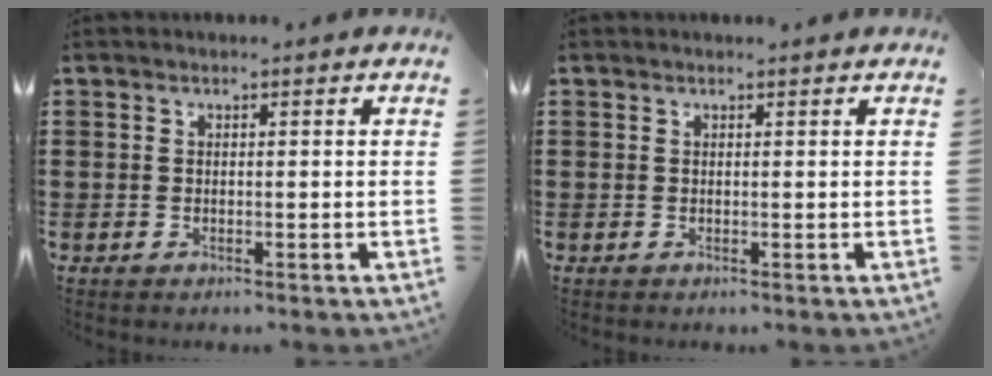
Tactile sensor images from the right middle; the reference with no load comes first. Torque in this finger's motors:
{"motor_torque": [0.03, -0.03, -0.07, -0.01]}